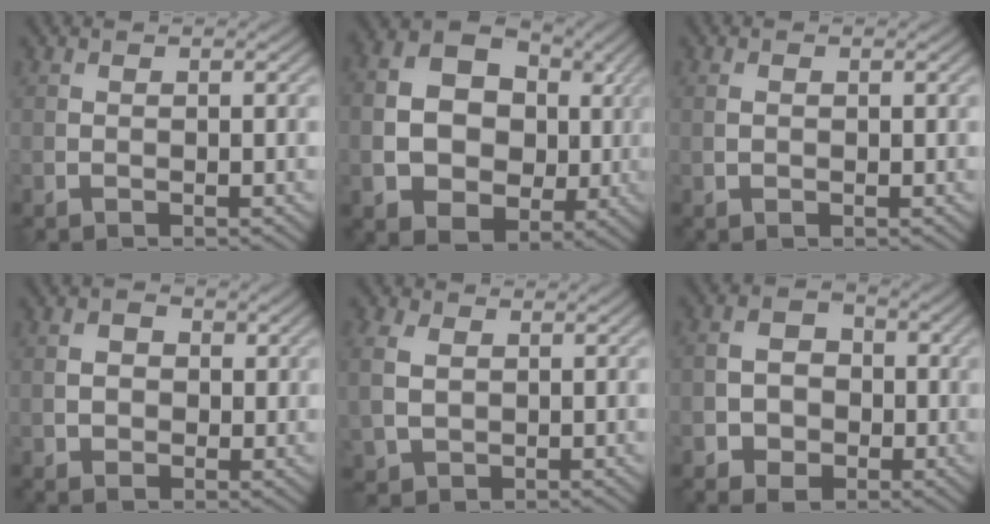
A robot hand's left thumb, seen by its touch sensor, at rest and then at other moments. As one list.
[{"total": 12.5, "force": [-0.6, 9.9, 7.7], "torque": [-0.165, -0.012, -0.013]}, {"total": 1.0, "force": [0.1, 0.6, 0.8], "torque": [-0.017, 0.001, 0.004]}, {"total": 2.8, "force": [0.2, 2.2, 1.8], "torque": [-0.040, -0.002, 0.004]}, {"total": 4.9, "force": [0.9, 3.6, 3.2], "torque": [-0.099, 0.005, 0.022]}, {"total": 5.4, "force": [-1.8, 4.2, 2.8], "torque": [-0.047, -0.005, -0.036]}]